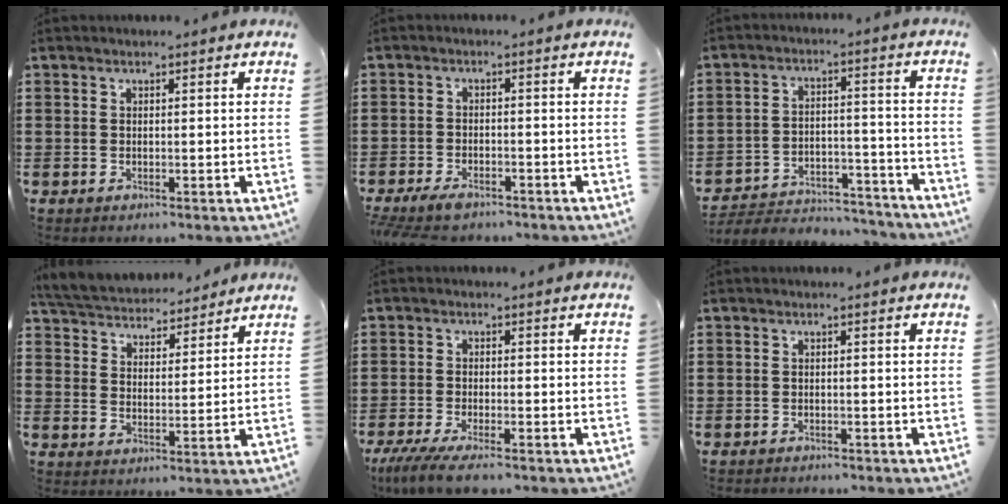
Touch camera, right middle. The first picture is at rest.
{"total": 3.1, "force": [-2.8, 0.8, 1.1], "torque": [-0.034, -0.003, -0.062]}
{"total": 4.7, "force": [-4.5, 1.1, 0.8], "torque": [-0.024, 0.006, -0.094]}
{"total": 5.3, "force": [5.2, 0.9, 0.1], "torque": [-0.031, -0.030, 0.091]}
{"total": 4.4, "force": [-3.6, 0.3, 2.4], "torque": [-0.062, -0.017, -0.072]}
{"total": 0.9, "force": [-0.9, 0.1, 0.0], "torque": [-0.003, 0.000, -0.019]}